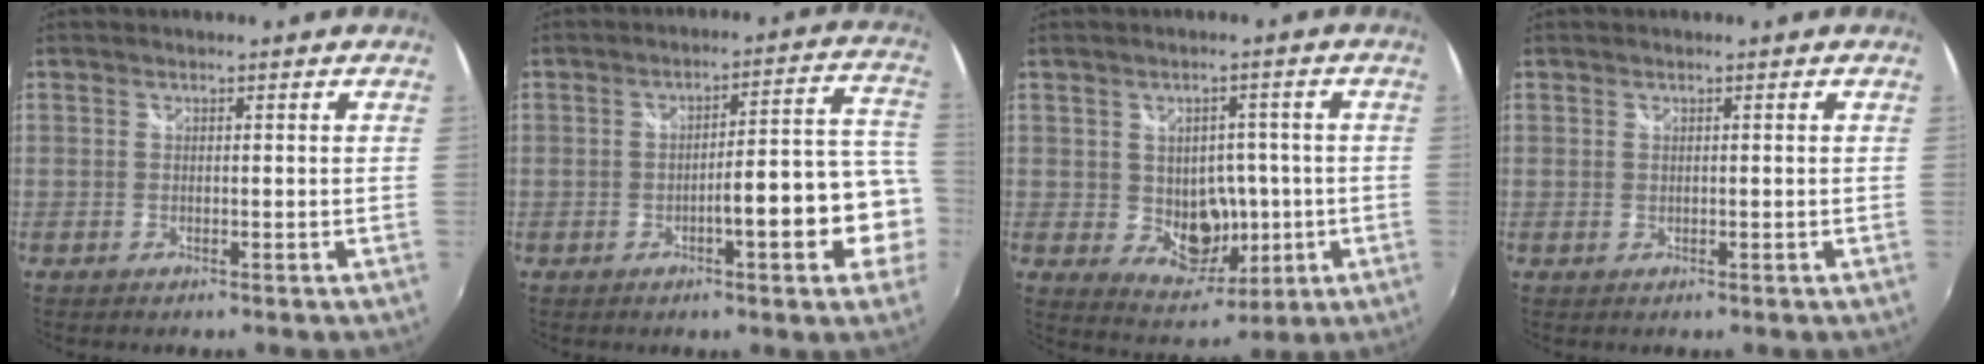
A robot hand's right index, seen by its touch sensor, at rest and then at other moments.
{"total": 11.4, "force": [-3.8, 1.6, 10.6], "torque": [-0.132, 0.017, -0.046]}
{"total": 8.6, "force": [-0.7, 7.1, 4.8], "torque": [-0.087, -0.004, 0.006]}
{"total": 0.0}